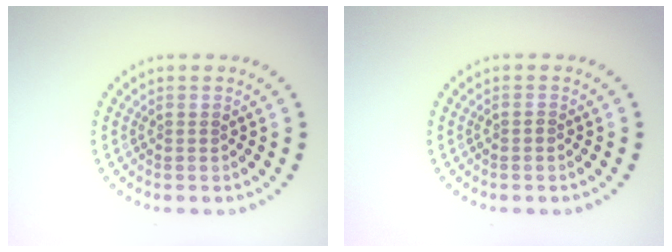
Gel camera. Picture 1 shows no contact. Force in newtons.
{"total": 0.7, "press": 0.7, "slide": 0.1}